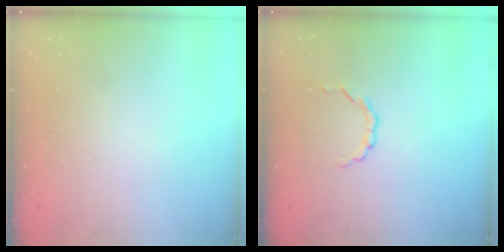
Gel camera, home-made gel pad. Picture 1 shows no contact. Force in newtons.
{"total": 2.4, "press": 2.2, "slide": 0.8}